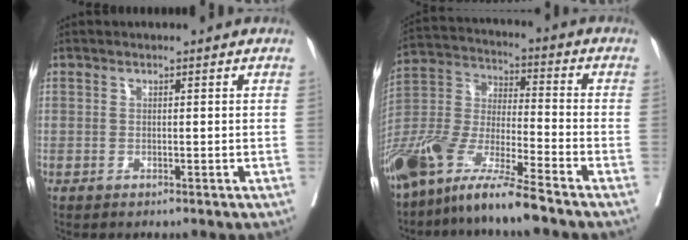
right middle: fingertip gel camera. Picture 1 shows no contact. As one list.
[{"total": 14.4, "force": [-11.0, 0.7, 9.4], "torque": [-0.199, -0.019, -0.210]}]